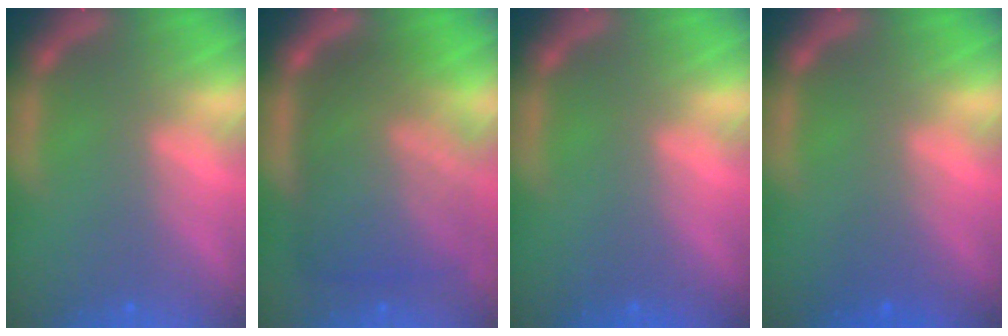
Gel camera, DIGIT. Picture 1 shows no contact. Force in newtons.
{"total": 10.0}
{"total": 0.0}
{"total": 1.4}